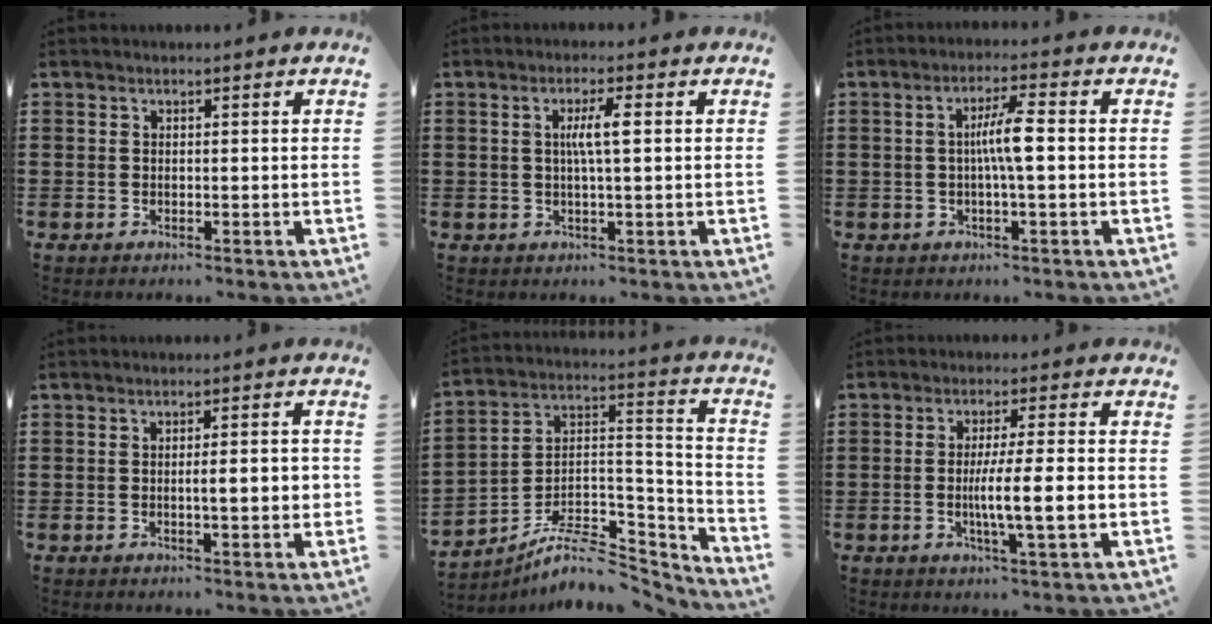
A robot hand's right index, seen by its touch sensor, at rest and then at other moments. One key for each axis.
{"total": 3.8, "fx": 0.5, "fy": 0.3, "fz": 3.8, "tx": -0.073, "ty": 0.002, "tz": 0.005}
{"total": 5.2, "fx": -0.1, "fy": 0.5, "fz": 5.2, "tx": -0.094, "ty": 0.002, "tz": -0.007}
{"total": 4.0, "fx": -0.4, "fy": 0.6, "fz": 3.9, "tx": -0.061, "ty": -0.003, "tz": -0.012}
{"total": 9.0, "fx": -7.3, "fy": 3.3, "fz": 4.2, "tx": -0.078, "ty": 0.014, "tz": -0.140}
{"total": 7.2, "fx": -1.3, "fy": 0.5, "fz": 7.0, "tx": -0.120, "ty": -0.005, "tz": -0.024}